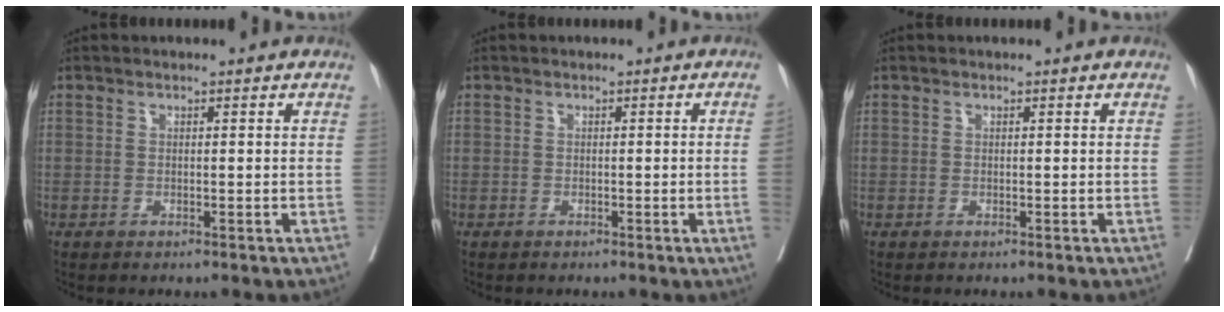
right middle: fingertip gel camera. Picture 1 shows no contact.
{"total": 1.4, "force": [-0.2, -0.5, 1.3], "torque": [-0.013, -0.002, -0.001]}
{"total": 0.0}